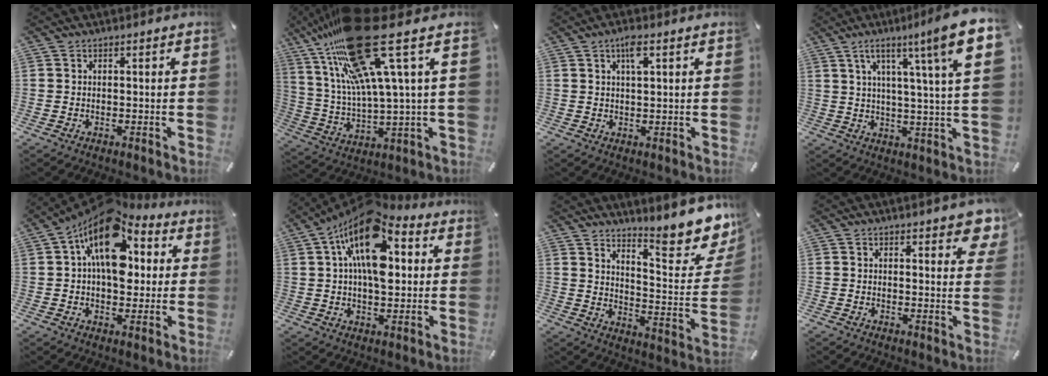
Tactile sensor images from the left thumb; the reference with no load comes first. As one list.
[{"total": 26.6, "force": [13.3, 7.9, 21.7], "torque": [-0.421, -0.068, 0.218]}, {"total": 3.8, "force": [1.7, 0.9, 3.3], "torque": [-0.070, 0.006, 0.027]}, {"total": 13.0, "force": [5.4, 0.8, 11.8], "torque": [-0.197, -0.027, 0.071]}, {"total": 18.0, "force": [5.2, 10.9, 13.4], "torque": [-0.216, -0.031, 0.084]}, {"total": 17.7, "force": [6.0, 9.4, 13.7], "torque": [-0.237, -0.024, 0.099]}, {"total": 16.1, "force": [12.9, 4.6, 8.3], "torque": [-0.101, -0.129, 0.214]}, {"total": 4.6, "force": [3.6, 1.5, 2.4], "torque": [-0.025, -0.023, 0.058]}]